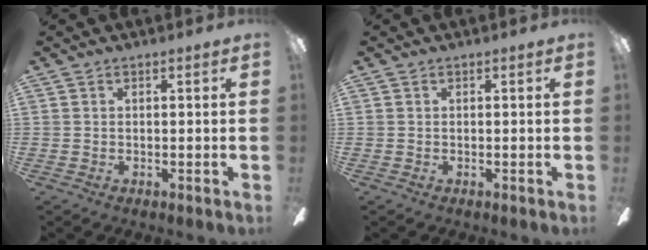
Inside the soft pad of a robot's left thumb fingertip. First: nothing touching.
{"total": 0.0}